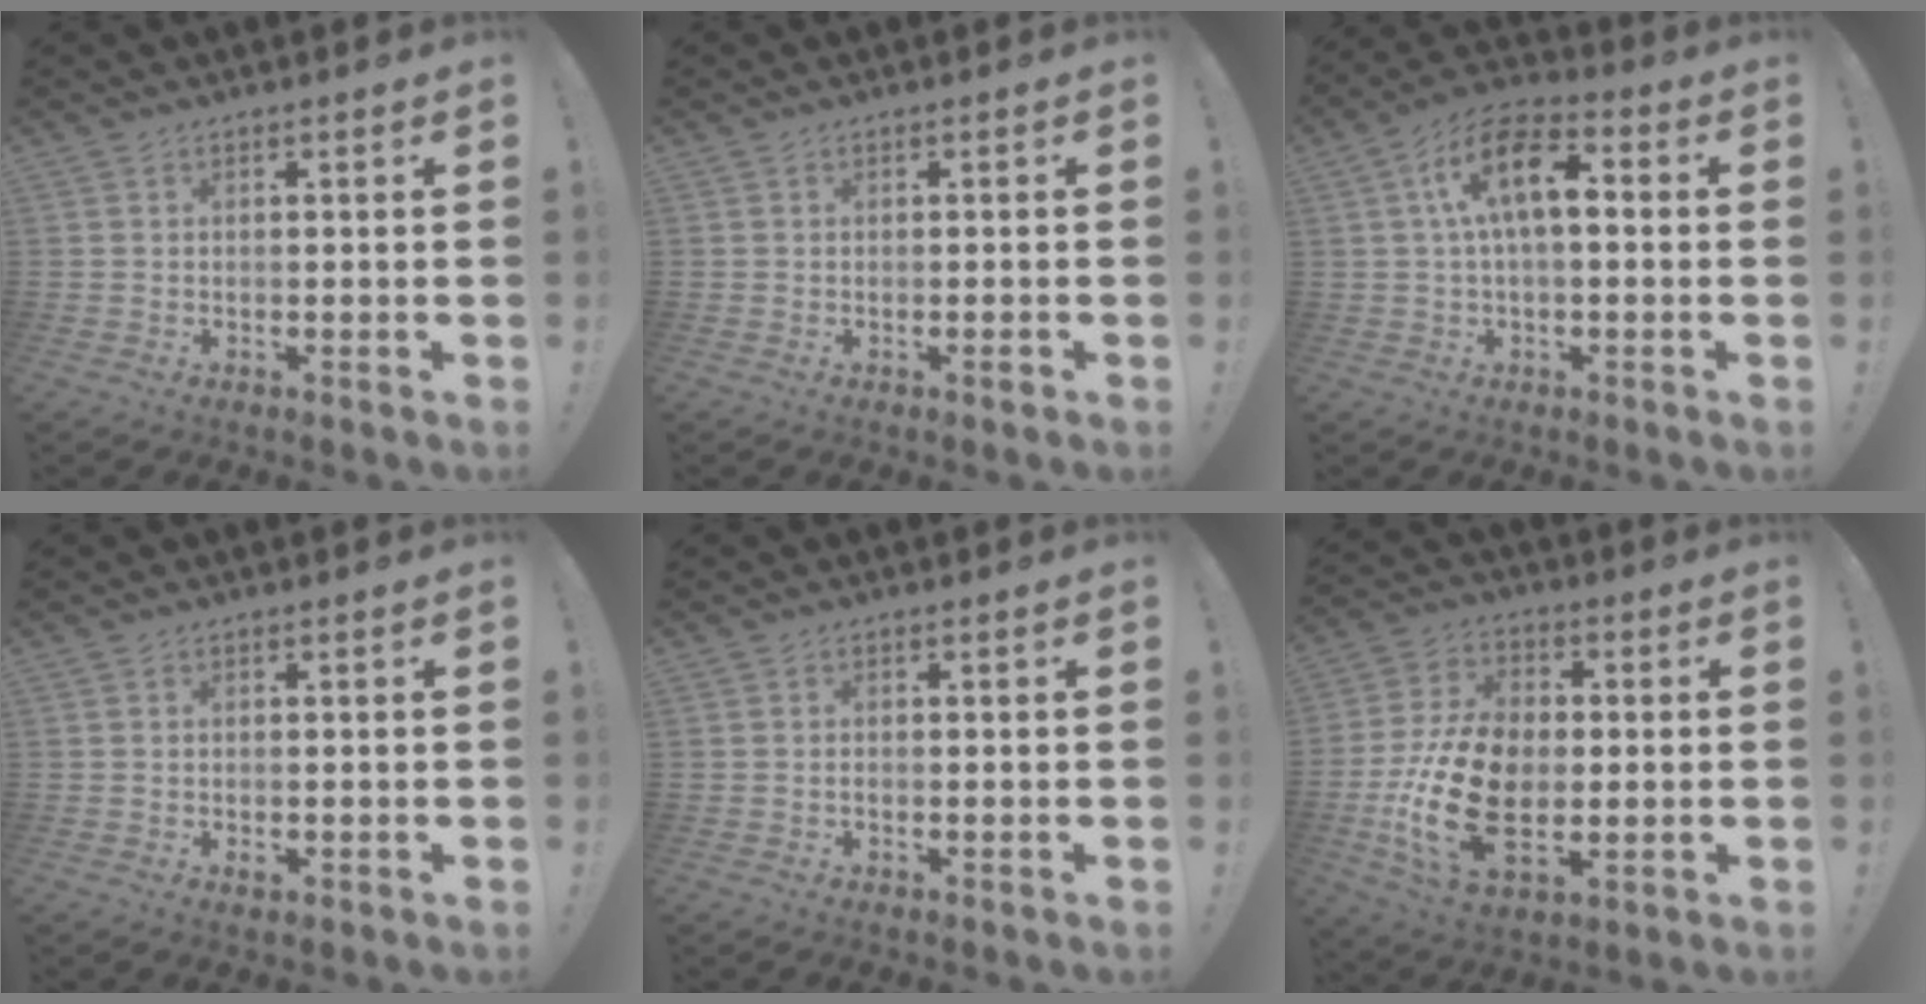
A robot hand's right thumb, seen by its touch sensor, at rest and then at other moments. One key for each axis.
{"total": 1.1, "fx": -0.6, "fy": 0.1, "fz": 0.9, "tx": -0.015, "ty": 0.002, "tz": -0.010}
{"total": 13.5, "fx": 2.6, "fy": 6.6, "fz": 11.5, "tx": -0.191, "ty": 0.010, "tz": 0.048}
{"total": 0.9, "fx": -0.4, "fy": 0.5, "fz": 0.6, "tx": -0.004, "ty": -0.001, "tz": -0.009}
{"total": 0.7, "fx": -0.5, "fy": 0.3, "fz": 0.4, "tx": -0.010, "ty": 0.001, "tz": -0.009}
{"total": 20.3, "fx": -3.9, "fy": 12.8, "fz": 15.3, "tx": -0.300, "ty": 0.018, "tz": -0.059}